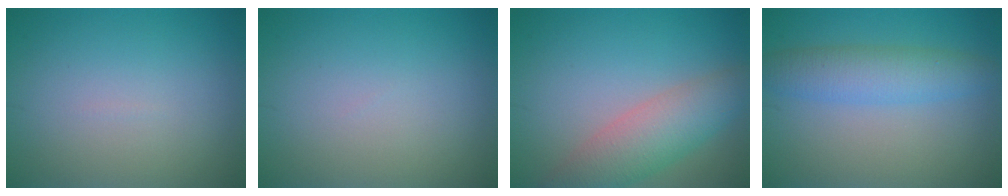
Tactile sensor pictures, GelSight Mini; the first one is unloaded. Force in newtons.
{"total": 0.0}
{"total": 5.4, "press": 5.4, "slide": 0.4}
{"total": 4.1, "press": 4.1, "slide": 0.2}